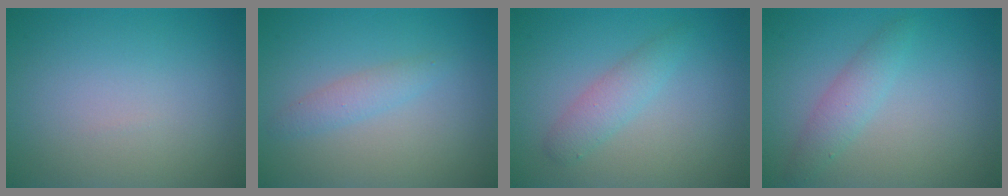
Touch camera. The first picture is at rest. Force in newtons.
{"total": 1.6, "press": 1.6, "slide": 0.1}
{"total": 2.2, "press": 2.2, "slide": 0.1}
{"total": 2.1, "press": 2.1, "slide": 0.1}